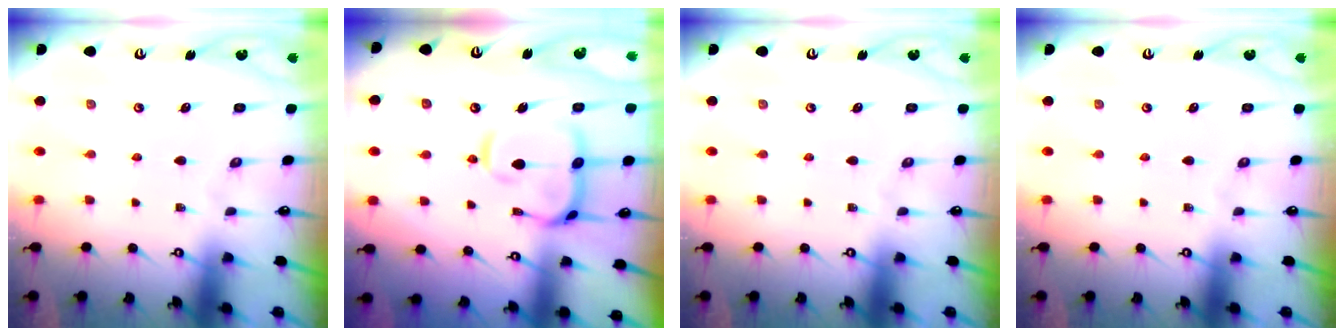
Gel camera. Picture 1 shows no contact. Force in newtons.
{"total": 10.9, "press": 10.8, "slide": 1.5}
{"total": 0.0}
{"total": 0.0}